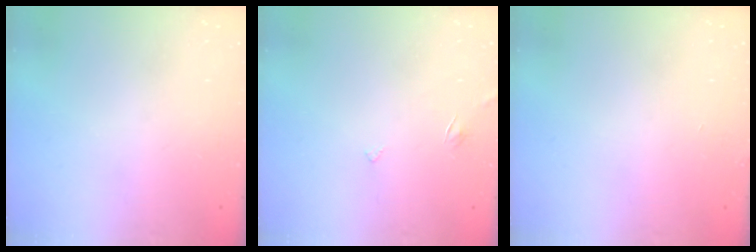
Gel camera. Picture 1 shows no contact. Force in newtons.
{"total": 2.8, "press": 2.8, "slide": 0.3}
{"total": 1.7, "press": 1.7, "slide": 0.1}